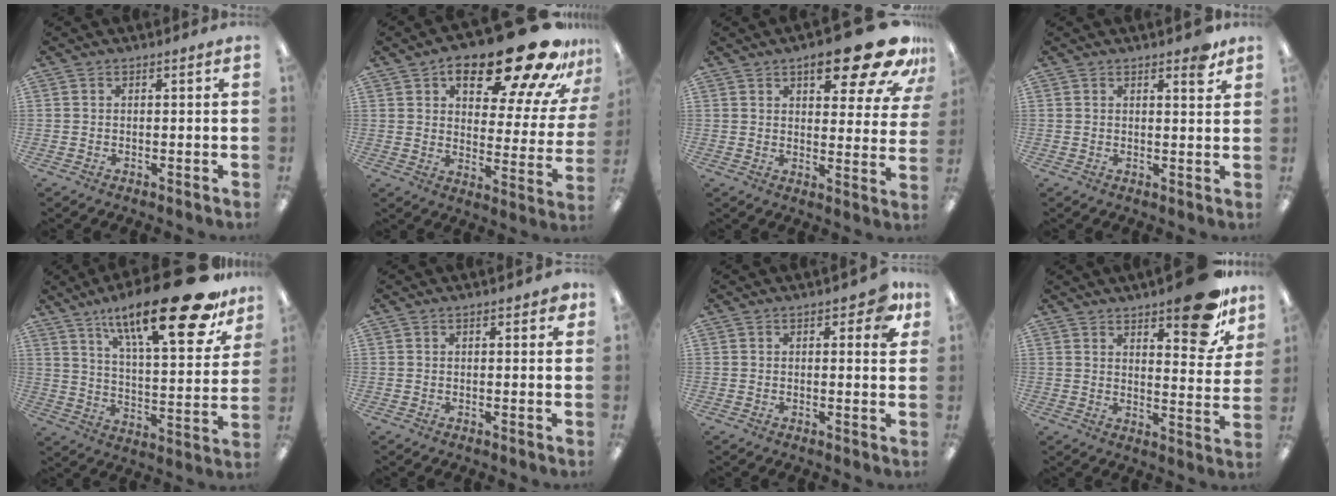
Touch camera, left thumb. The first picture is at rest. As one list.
[{"total": 26.0, "force": [17.2, 9.1, 17.2], "torque": [-0.228, -0.109, 0.268]}, {"total": 17.4, "force": [10.4, 6.2, 12.5], "torque": [-0.161, -0.059, 0.162]}, {"total": 3.4, "force": [2.5, 1.1, 2.2], "torque": [-0.016, -0.013, 0.037]}, {"total": 26.6, "force": [17.2, 7.8, 18.6], "torque": [-0.276, -0.107, 0.273]}, {"total": 2.0, "force": [1.0, 0.7, 1.6], "torque": [-0.017, -0.004, 0.014]}, {"total": 5.8, "force": [2.7, 2.4, 4.5], "torque": [-0.053, -0.008, 0.040]}, {"total": 15.0, "force": [10.5, 5.4, 9.3], "torque": [-0.109, -0.069, 0.171]}]